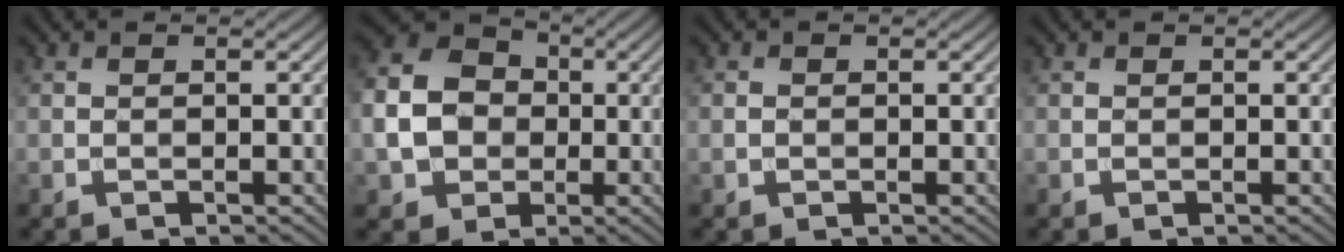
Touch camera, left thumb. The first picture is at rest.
{"total": 8.6, "force": [-0.9, 7.3, 4.5], "torque": [-0.116, -0.001, -0.026]}
{"total": 0.9, "force": [-0.1, 0.7, 0.5], "torque": [-0.011, -0.001, -0.004]}
{"total": 0.0}